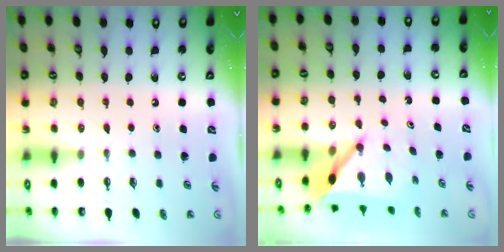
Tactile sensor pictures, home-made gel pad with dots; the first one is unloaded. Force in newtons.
{"total": 6.0, "press": 6.0, "slide": 0.4}